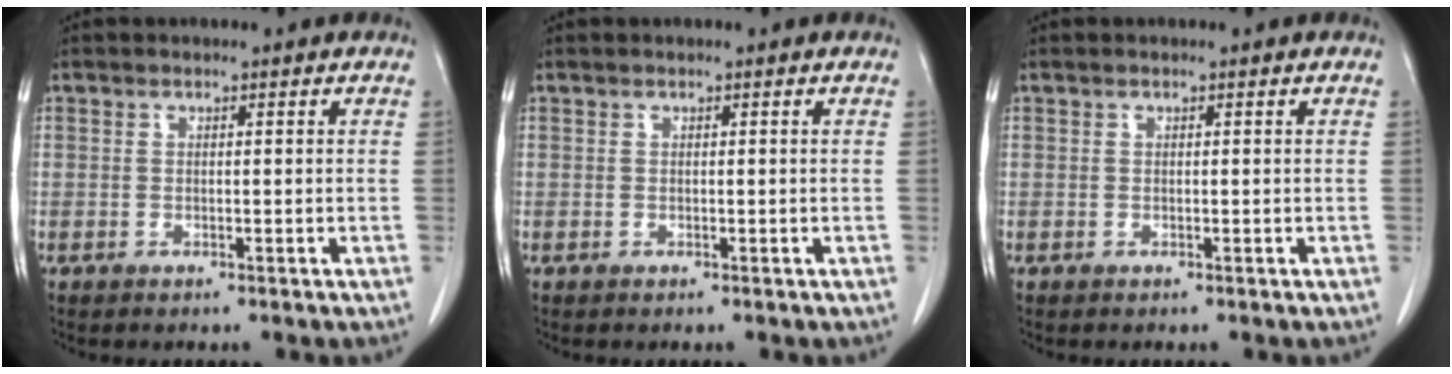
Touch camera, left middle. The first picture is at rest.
{"total": 0.0}
{"total": 0.0}